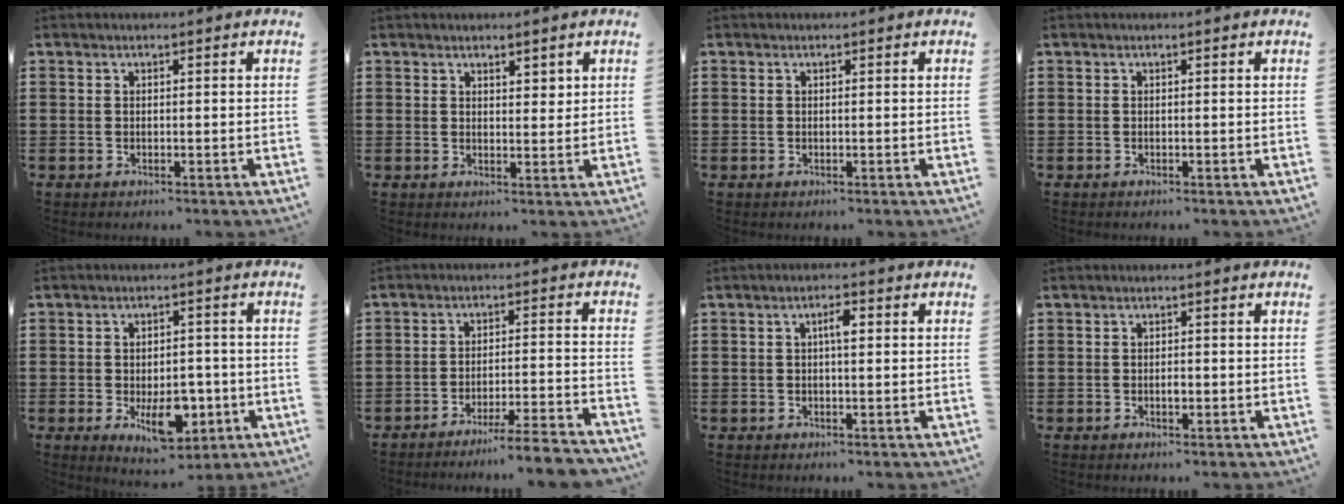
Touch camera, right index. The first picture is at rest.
{"total": 2.1, "force": [1.7, 1.0, 0.6], "torque": [-0.006, 0.002, 0.031]}
{"total": 0.0}
{"total": 0.0}
{"total": 8.4, "force": [-2.6, 4.8, 6.4], "torque": [-0.084, 0.002, -0.041]}
{"total": 5.6, "force": [-5.1, -0.6, 2.2], "torque": [-0.034, -0.016, -0.098]}
{"total": 2.5, "force": [0.3, 0.7, 2.4], "torque": [-0.047, 0.006, 0.002]}
{"total": 1.2, "force": [-0.3, 0.5, 1.1], "torque": [-0.022, -0.004, -0.004]}